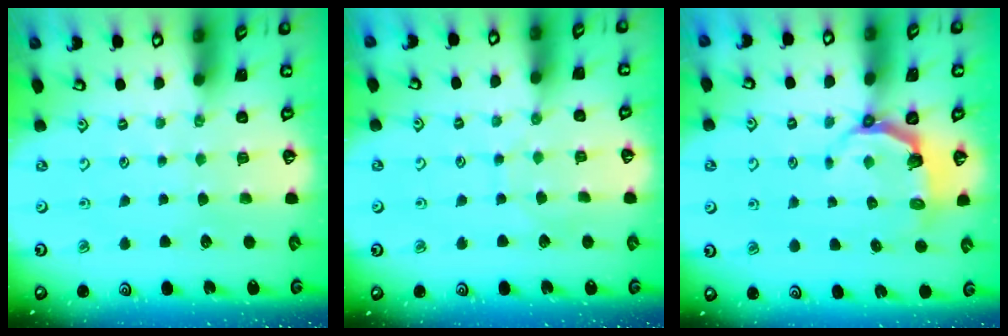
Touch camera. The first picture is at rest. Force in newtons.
{"total": 3.5, "press": 3.5, "slide": 0.2}
{"total": 4.2, "press": 2.7, "slide": 3.2}